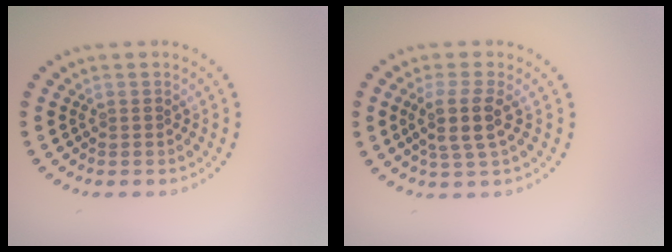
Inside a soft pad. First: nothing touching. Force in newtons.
{"total": 3.0, "press": 2.5, "slide": 1.6}